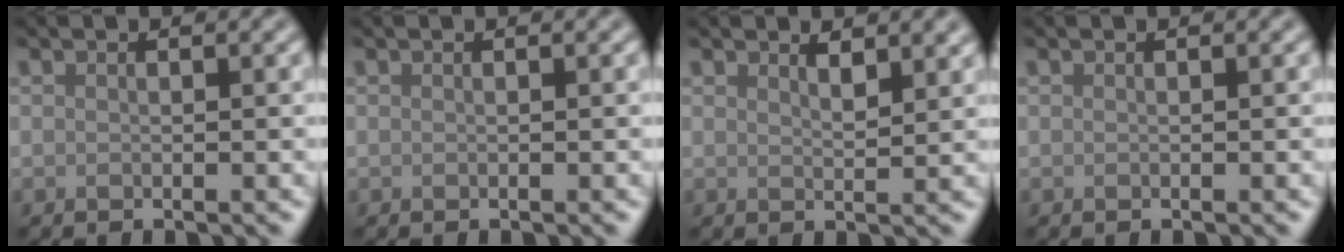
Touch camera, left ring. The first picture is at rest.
{"total": 0.0}
{"total": 1.7, "force": [1.3, 0.4, 0.9], "torque": [-0.013, -0.001, 0.024]}
{"total": 0.0}